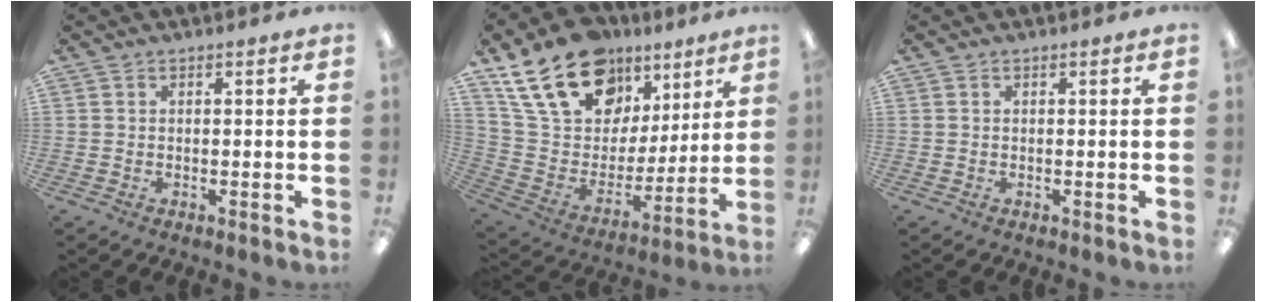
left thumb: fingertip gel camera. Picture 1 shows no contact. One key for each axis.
{"total": 22.7, "fx": 14.2, "fy": 14.2, "fz": 10.5, "tx": -0.193, "ty": -0.066, "tz": 0.266}
{"total": 0.0}